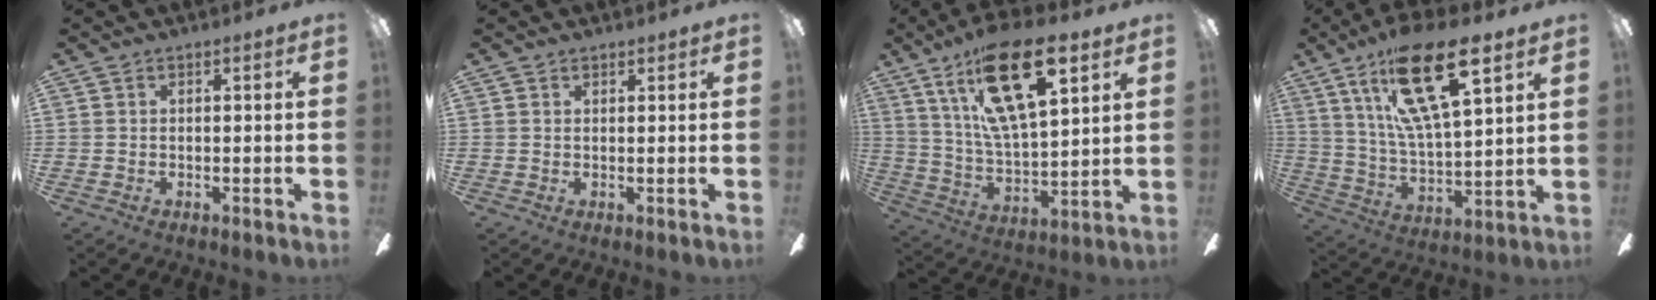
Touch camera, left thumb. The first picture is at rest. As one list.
[{"total": 0.9, "force": [0.8, 0.4, -0.1], "torque": [0.001, 0.001, 0.015]}, {"total": 23.3, "force": [13.1, 9.2, 17.0], "torque": [-0.293, -0.057, 0.215]}, {"total": 22.9, "force": [13.3, 7.8, 17.0], "torque": [-0.313, -0.050, 0.217]}]